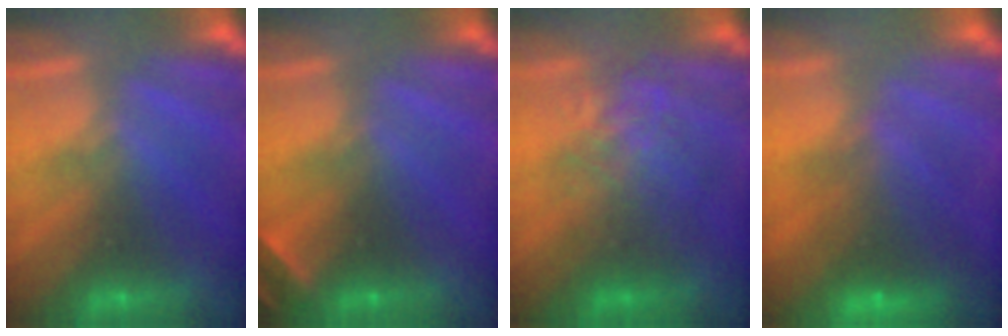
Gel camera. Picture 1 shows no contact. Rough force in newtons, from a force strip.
{"total": 2.0}
{"total": 2.2}
{"total": 7.2}